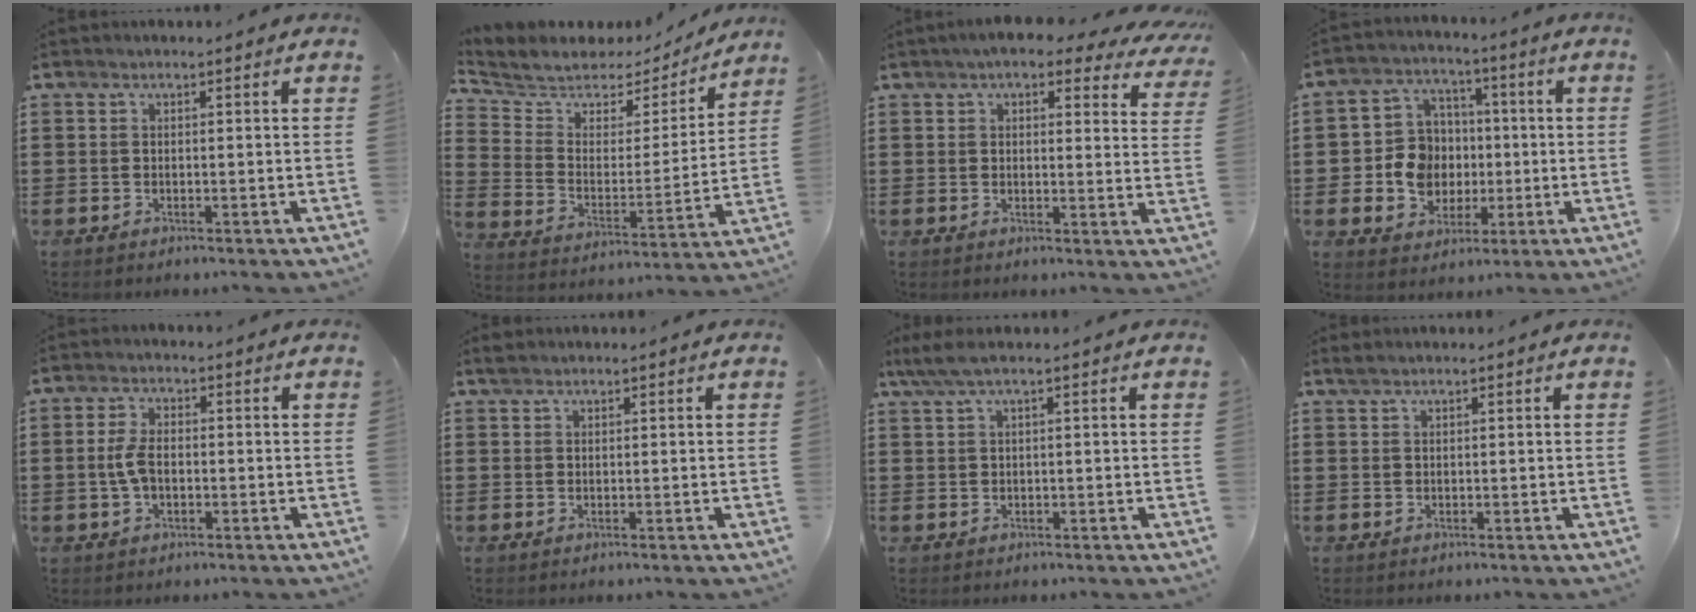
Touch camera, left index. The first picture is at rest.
{"total": 5.4, "force": [4.7, 2.7, 0.6], "torque": [-0.053, -0.031, 0.075]}
{"total": 5.2, "force": [4.1, 1.4, 2.8], "torque": [-0.060, -0.008, 0.072]}
{"total": 9.2, "force": [-0.3, 8.5, 3.4], "torque": [-0.097, 0.020, 0.001]}
{"total": 4.4, "force": [-0.2, 2.3, 3.8], "torque": [-0.094, -0.002, -0.011]}
{"total": 0.7, "force": [0.6, 0.3, 0.2], "torque": [-0.006, 0.003, 0.012]}
{"total": 2.4, "force": [0.6, 0.1, 2.3], "torque": [-0.051, -0.004, 0.009]}
{"total": 0.6, "force": [0.5, 0.0, 0.4], "torque": [-0.007, 0.002, 0.009]}